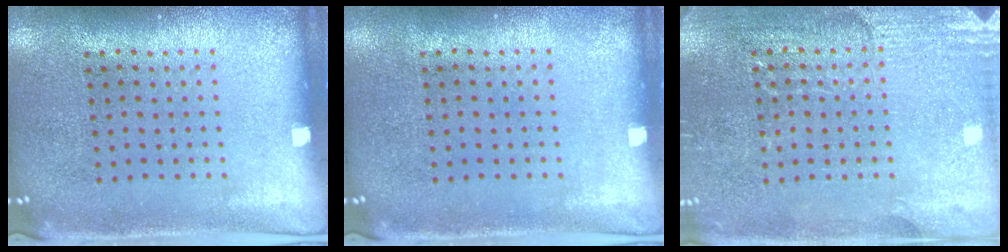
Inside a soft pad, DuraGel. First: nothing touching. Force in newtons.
{"total": 0.0}
{"total": 2.9, "press": 2.9, "slide": 0.4}